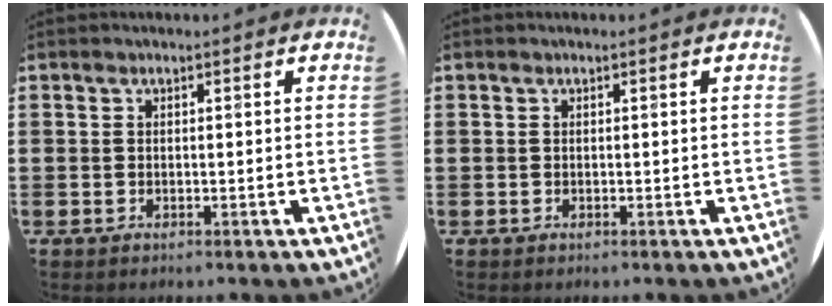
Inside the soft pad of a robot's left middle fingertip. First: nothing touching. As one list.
[{"total": 0.0}]